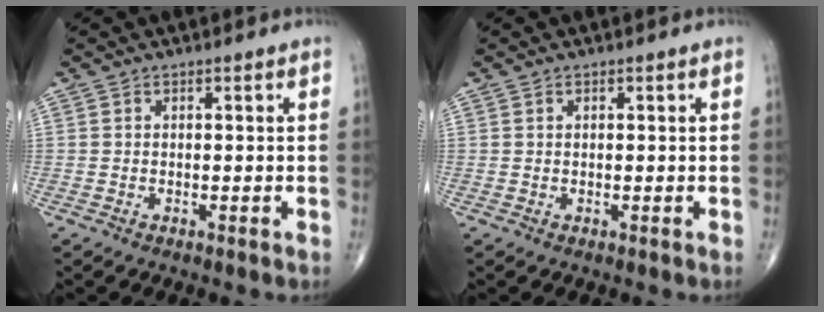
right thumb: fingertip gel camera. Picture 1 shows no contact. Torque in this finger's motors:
{"motor_torque": [-0.37, 0.25, -0.39, -0.23, -0.05]}